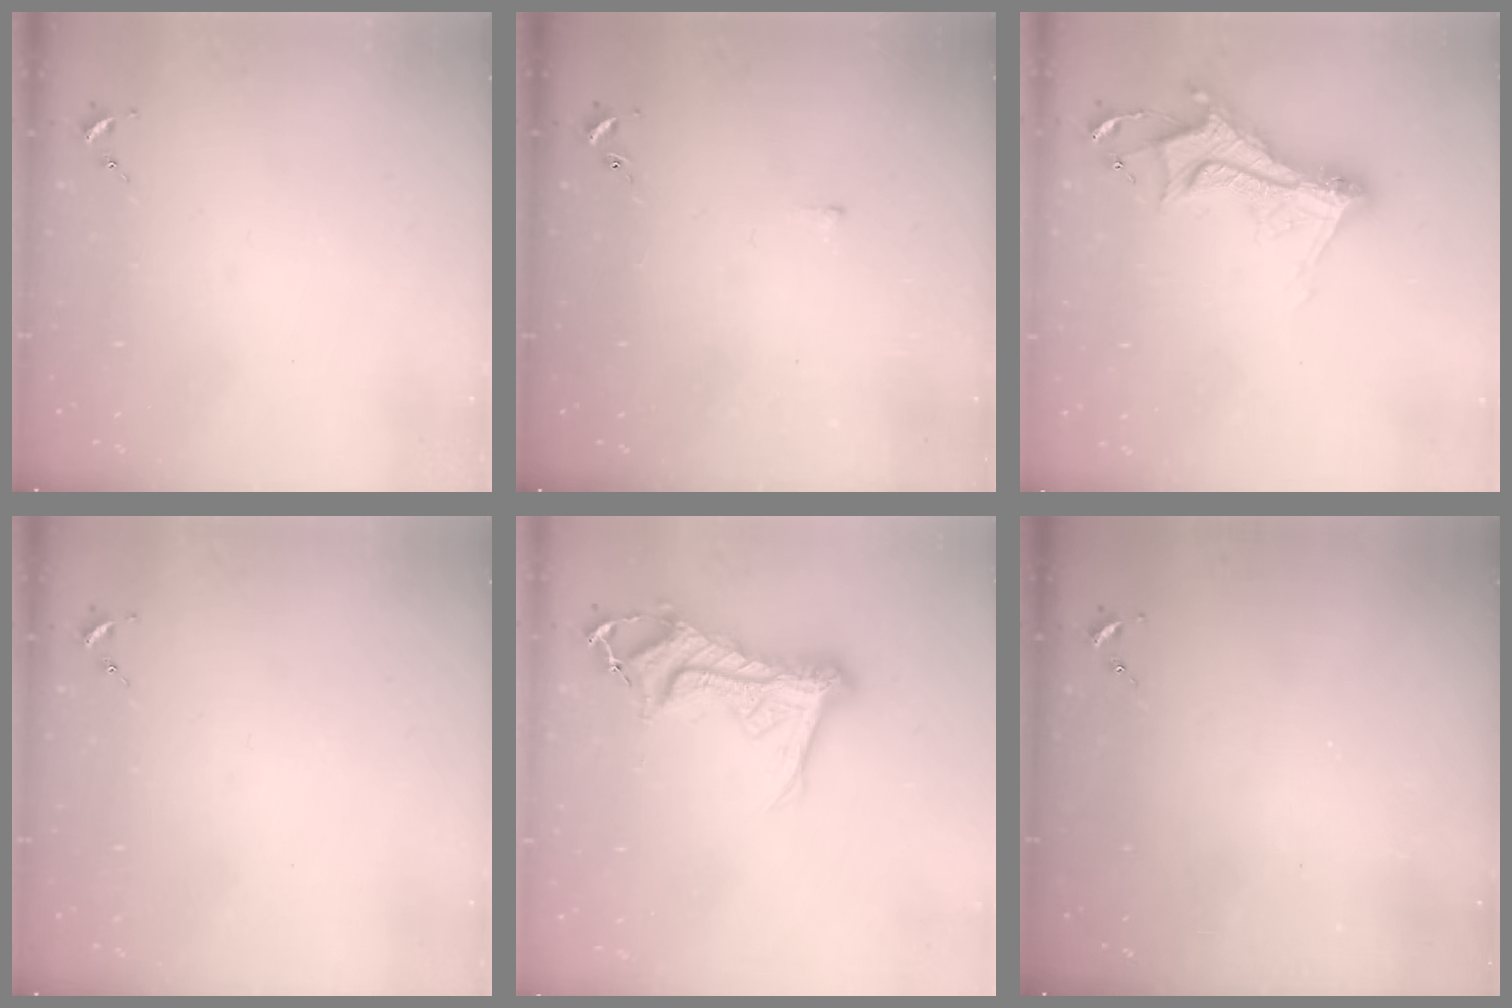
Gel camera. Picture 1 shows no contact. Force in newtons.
{"total": 1.8, "press": 1.8, "slide": 0.3}
{"total": 12.5, "press": 12.4, "slide": 1.1}
{"total": 0.0}
{"total": 14.5, "press": 14.4, "slide": 1.6}
{"total": 0.0}